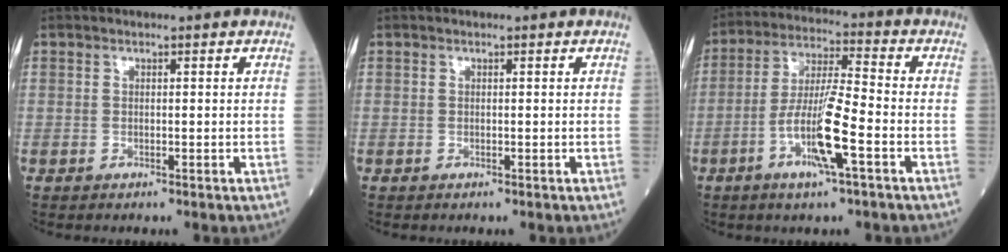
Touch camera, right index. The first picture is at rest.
{"total": 0.0}
{"total": 10.4, "force": [-4.0, 0.4, 9.6], "torque": [-0.190, -0.004, -0.077]}